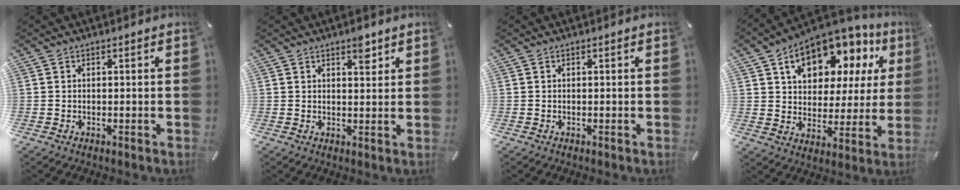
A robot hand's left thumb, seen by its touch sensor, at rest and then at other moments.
{"total": 3.8, "force": [2.5, 1.8, 2.3], "torque": [-0.009, -0.016, 0.035]}
{"total": 0.0}
{"total": 14.2, "force": [8.3, 9.1, 7.1], "torque": [-0.113, -0.055, 0.146]}